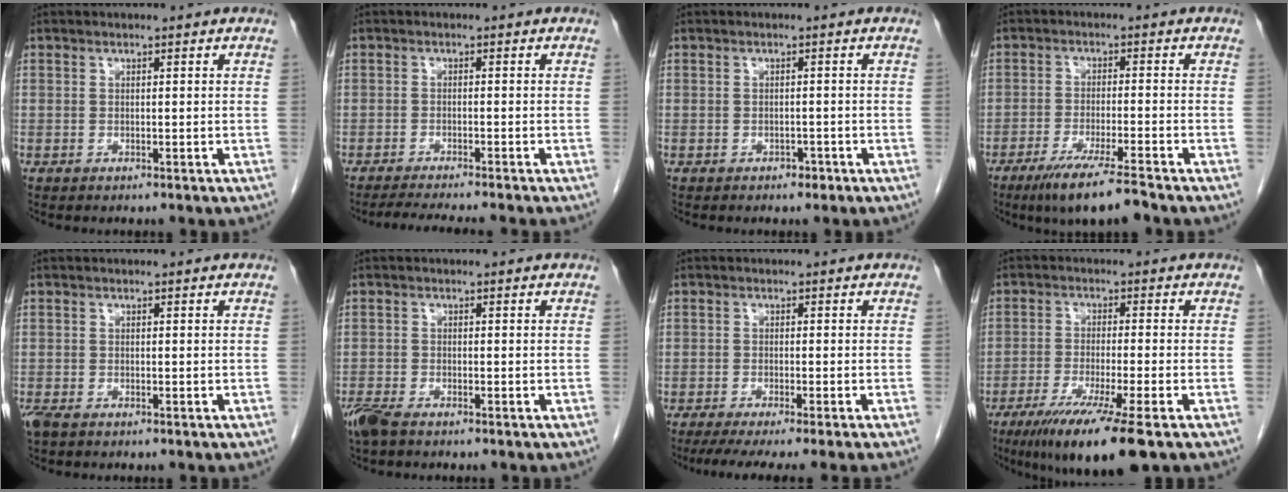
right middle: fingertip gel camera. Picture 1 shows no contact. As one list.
[{"total": 6.4, "force": [-5.7, -0.6, 2.8], "torque": [-0.035, -0.015, -0.090]}, {"total": 1.2, "force": [-0.8, 0.7, 0.5], "torque": [-0.008, 0.002, -0.009]}, {"total": 8.0, "force": [-5.9, -0.3, 5.4], "torque": [-0.091, -0.023, -0.104]}, {"total": 2.3, "force": [-1.6, 1.0, 1.4], "torque": [-0.035, -0.007, -0.027]}, {"total": 3.8, "force": [-2.9, 1.0, 2.2], "torque": [-0.053, -0.010, -0.055]}, {"total": 9.3, "force": [-7.8, -1.4, 4.8], "torque": [-0.045, -0.022, -0.117]}, {"total": 11.5, "force": [-7.1, -0.2, 9.0], "torque": [-0.152, -0.033, -0.115]}]